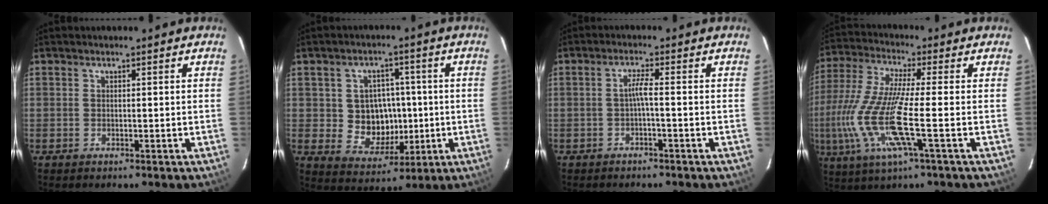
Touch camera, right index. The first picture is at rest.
{"total": 9.0, "force": [-0.2, 8.2, 3.7], "torque": [-0.081, 0.012, 0.012]}
{"total": 1.9, "force": [-0.7, -0.4, 1.7], "torque": [-0.033, 0.003, -0.012]}
{"total": 15.6, "force": [-4.3, 1.2, 14.9], "torque": [-0.310, -0.021, -0.083]}